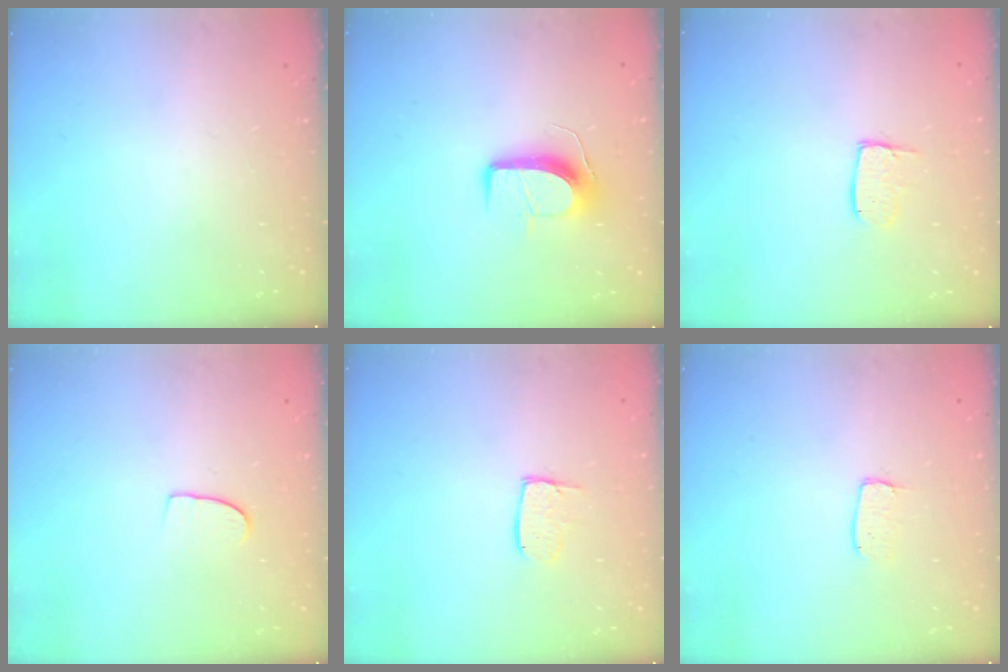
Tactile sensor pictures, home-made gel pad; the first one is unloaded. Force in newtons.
{"total": 10.2, "press": 10.2, "slide": 0.0}
{"total": 6.7, "press": 6.7, "slide": 0.5}
{"total": 6.1, "press": 6.1, "slide": 0.4}
{"total": 6.7, "press": 6.7, "slide": 0.5}
{"total": 3.8, "press": 3.8, "slide": 0.3}